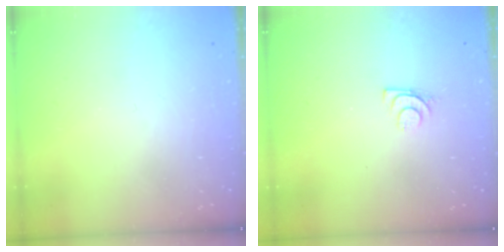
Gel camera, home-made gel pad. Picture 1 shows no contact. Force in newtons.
{"total": 6.5, "press": 6.5, "slide": 0.7}